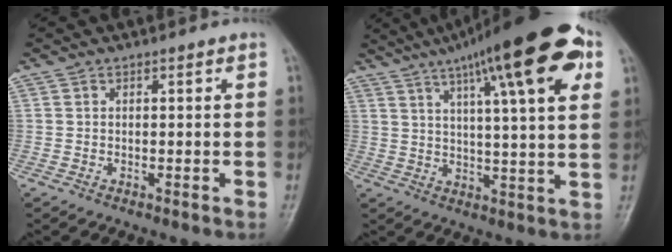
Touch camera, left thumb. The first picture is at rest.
{"total": 21.8, "force": [10.7, 4.7, 18.4], "torque": [-0.265, -0.001, 0.157]}